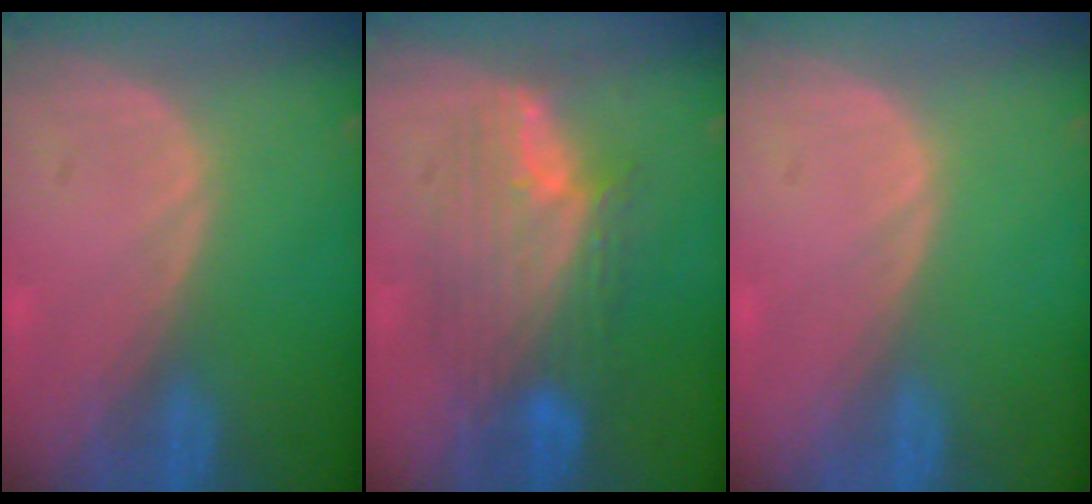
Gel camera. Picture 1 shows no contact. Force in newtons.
{"total": 8.4, "press": 8.4, "slide": 0.3}
{"total": 0.0}